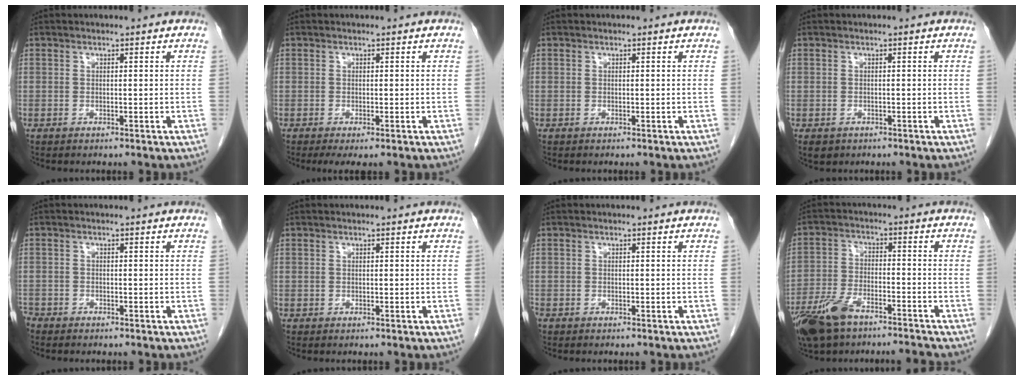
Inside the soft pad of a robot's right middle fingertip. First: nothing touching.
{"total": 2.3, "force": [-1.4, 0.6, 1.7], "torque": [-0.024, -0.008, -0.019]}
{"total": 0.0}
{"total": 2.1, "force": [-1.2, 1.5, 0.7], "torque": [-0.011, -0.001, -0.012]}
{"total": 2.6, "force": [-2.3, 1.1, 0.6], "torque": [-0.010, -0.003, -0.034]}
{"total": 0.0}
{"total": 0.7, "force": [-0.5, 0.4, 0.3], "torque": [-0.008, -0.001, -0.009]}
{"total": 9.7, "force": [-7.6, 2.6, 5.5], "torque": [-0.117, -0.008, -0.143]}